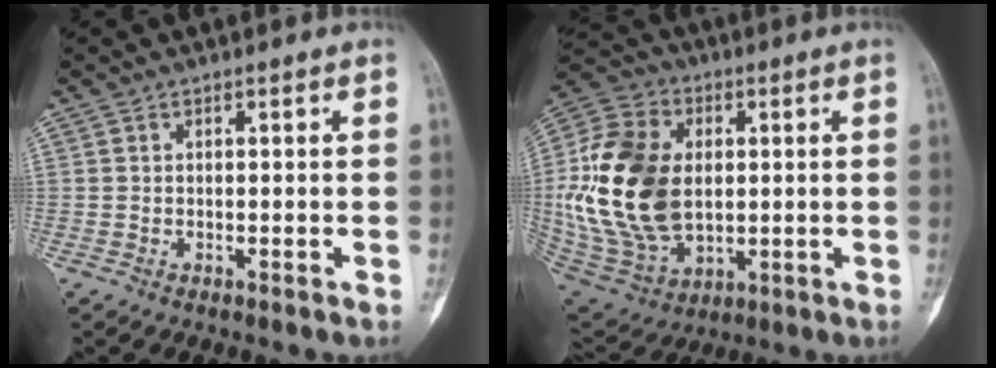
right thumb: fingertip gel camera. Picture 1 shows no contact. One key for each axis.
{"total": 23.4, "fx": 1.1, "fy": 15.8, "fz": 17.2, "tx": -0.342, "ty": -0.006, "tz": 0.034}